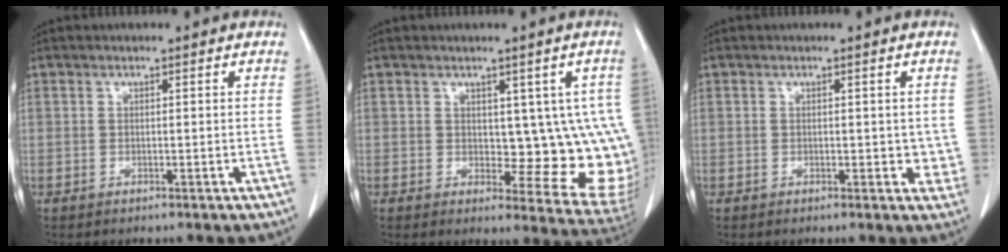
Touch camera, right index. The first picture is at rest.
{"total": 10.4, "force": [1.3, 5.4, 8.8], "torque": [-0.074, -0.002, 0.023]}
{"total": 2.8, "force": [0.1, 2.0, 2.0], "torque": [-0.005, 0.002, 0.001]}